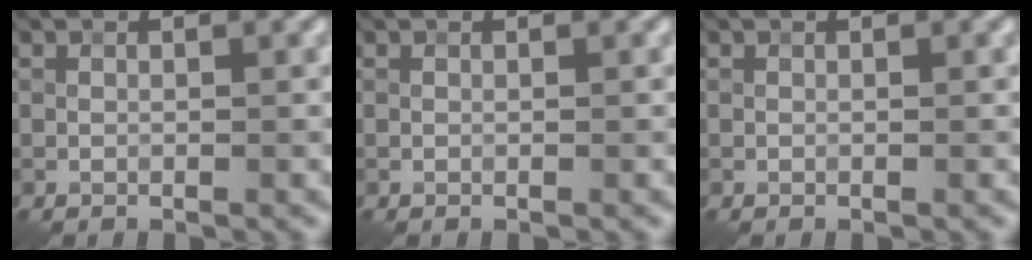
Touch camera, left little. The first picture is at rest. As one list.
[{"total": 0.0}, {"total": 0.0}]